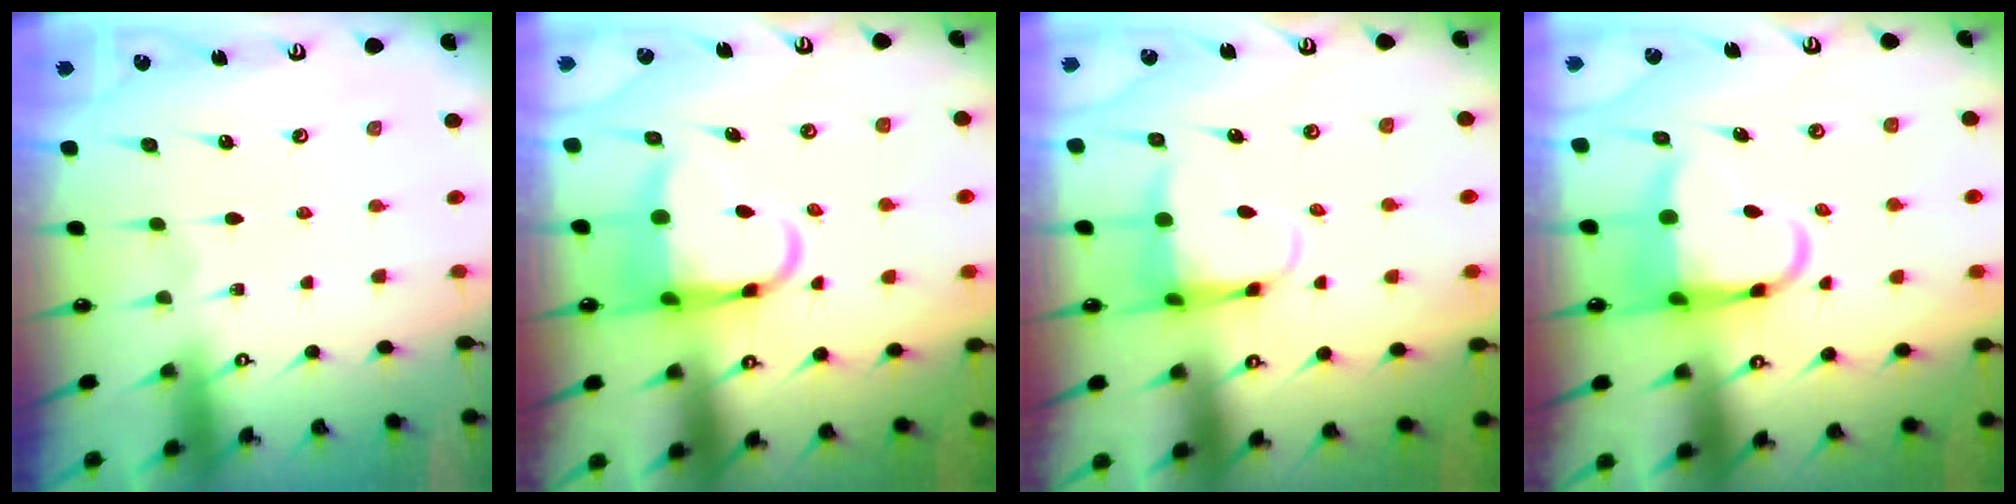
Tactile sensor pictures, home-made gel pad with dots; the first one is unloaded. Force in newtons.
{"total": 7.9, "press": 7.7, "slide": 1.7}
{"total": 5.3, "press": 5.1, "slide": 1.3}
{"total": 7.9, "press": 7.7, "slide": 1.7}